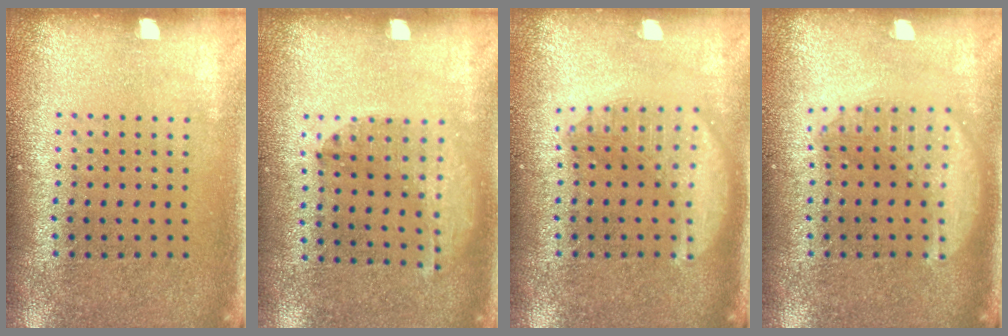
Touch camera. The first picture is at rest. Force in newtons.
{"total": 1.0, "press": 1.0, "slide": 0.2}
{"total": 3.1, "press": 3.1, "slide": 0.3}
{"total": 3.1, "press": 3.1, "slide": 0.3}